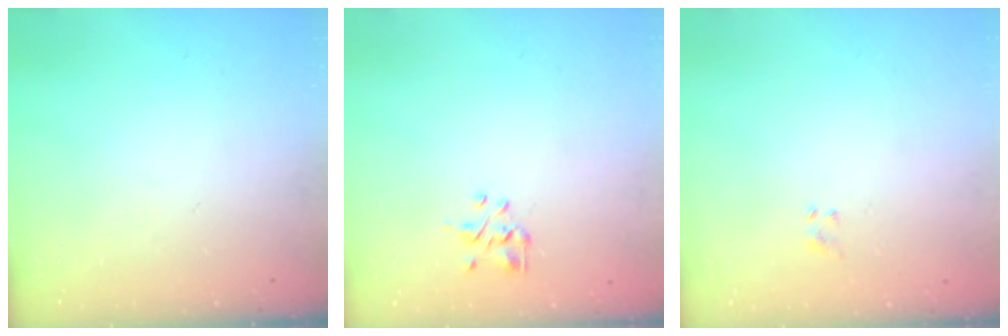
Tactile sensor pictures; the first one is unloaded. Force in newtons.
{"total": 1.3, "press": 1.2, "slide": 0.5}
{"total": 2.9, "press": 2.7, "slide": 1.1}